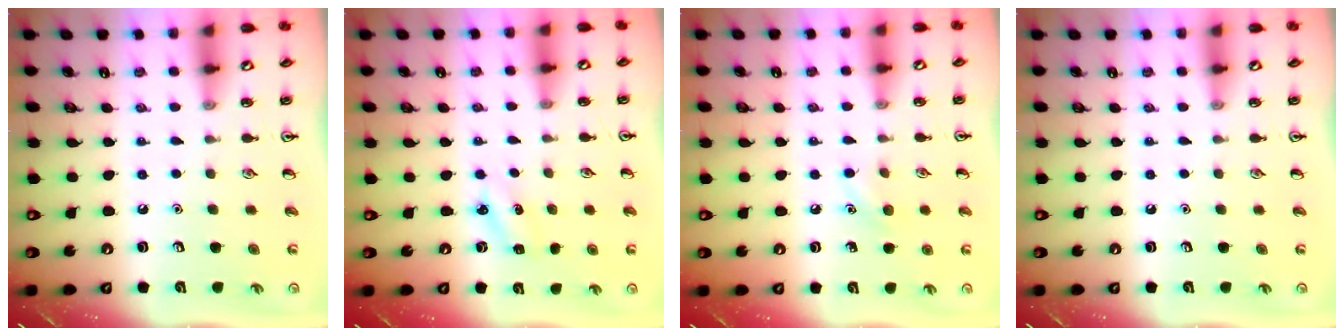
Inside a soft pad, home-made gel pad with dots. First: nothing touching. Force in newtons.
{"total": 2.9, "press": 2.7, "slide": 0.9}
{"total": 5.5, "press": 5.2, "slide": 1.8}
{"total": 0.0}